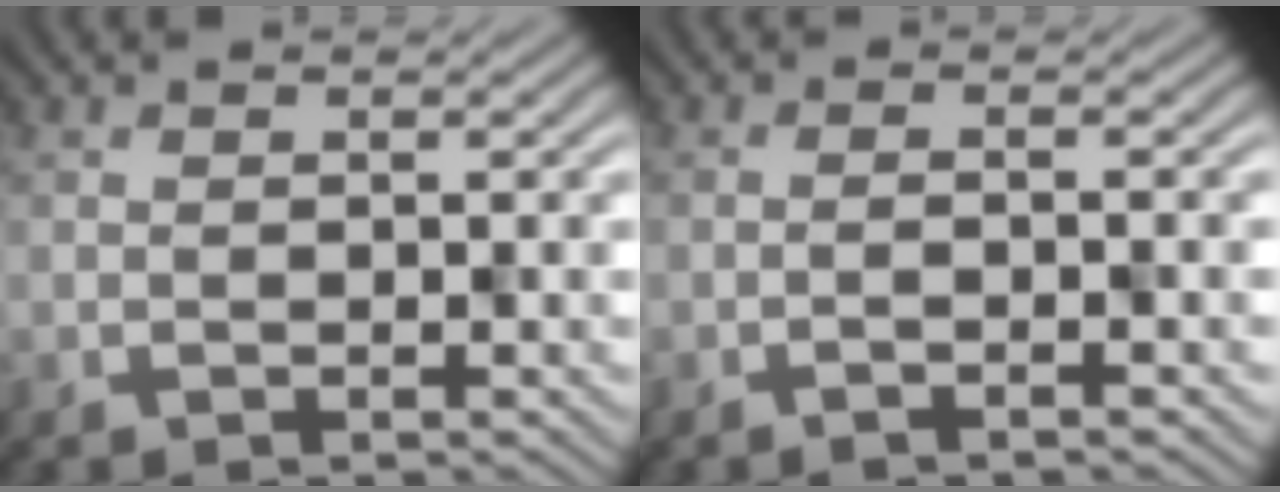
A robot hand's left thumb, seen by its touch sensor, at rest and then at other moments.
{"total": 1.5, "force": [-0.9, 0.0, 1.2], "torque": [-0.015, 0.013, -0.026]}